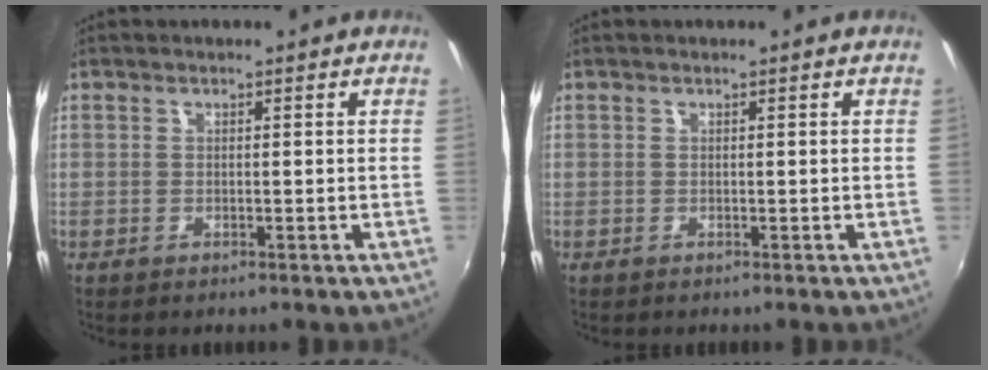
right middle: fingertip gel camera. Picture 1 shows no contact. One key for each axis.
{"total": 0.0}